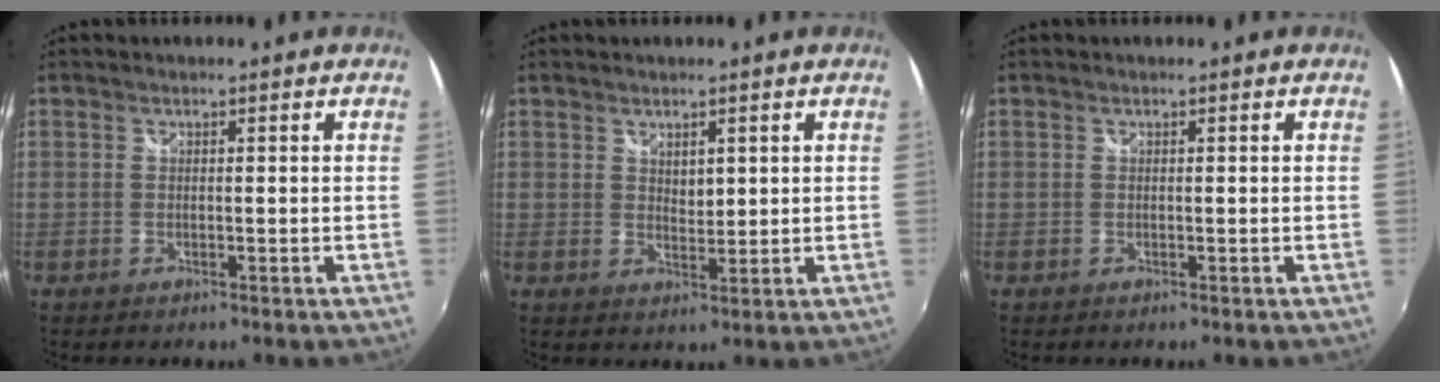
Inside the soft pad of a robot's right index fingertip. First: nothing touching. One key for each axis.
{"total": 2.5, "fx": 1.3, "fy": 1.5, "fz": 1.6, "tx": -0.020, "ty": -0.002, "tz": 0.024}
{"total": 0.0}